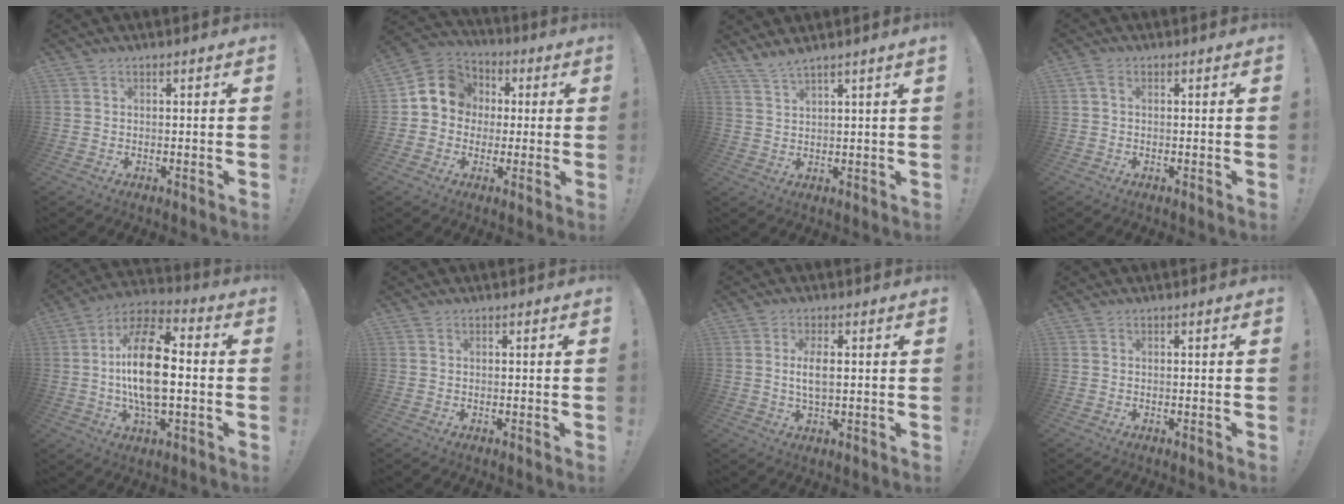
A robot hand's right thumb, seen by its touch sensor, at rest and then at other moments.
{"total": 10.7, "force": [1.5, 9.8, 4.0], "torque": [-0.052, 0.008, 0.037]}
{"total": 3.5, "force": [2.9, -0.6, 1.8], "torque": [-0.045, -0.015, 0.053]}
{"total": 1.6, "force": [0.3, 1.0, 1.2], "torque": [-0.026, 0.005, 0.006]}
{"total": 18.5, "force": [-0.6, 8.6, 16.4], "torque": [-0.300, 0.005, -0.016]}
{"total": 0.0}
{"total": 4.6, "force": [0.4, 1.7, 4.3], "torque": [-0.073, -0.006, 0.002]}
{"total": 0.0}